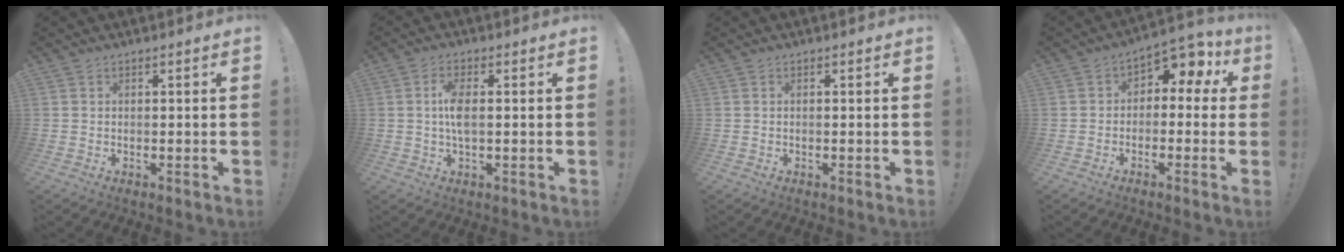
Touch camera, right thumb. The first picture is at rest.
{"total": 5.8, "force": [0.3, 2.3, 5.4], "torque": [-0.107, -0.001, 0.002]}
{"total": 0.0}
{"total": 5.4, "force": [0.2, 4.2, 3.4], "torque": [-0.035, 0.000, 0.004]}